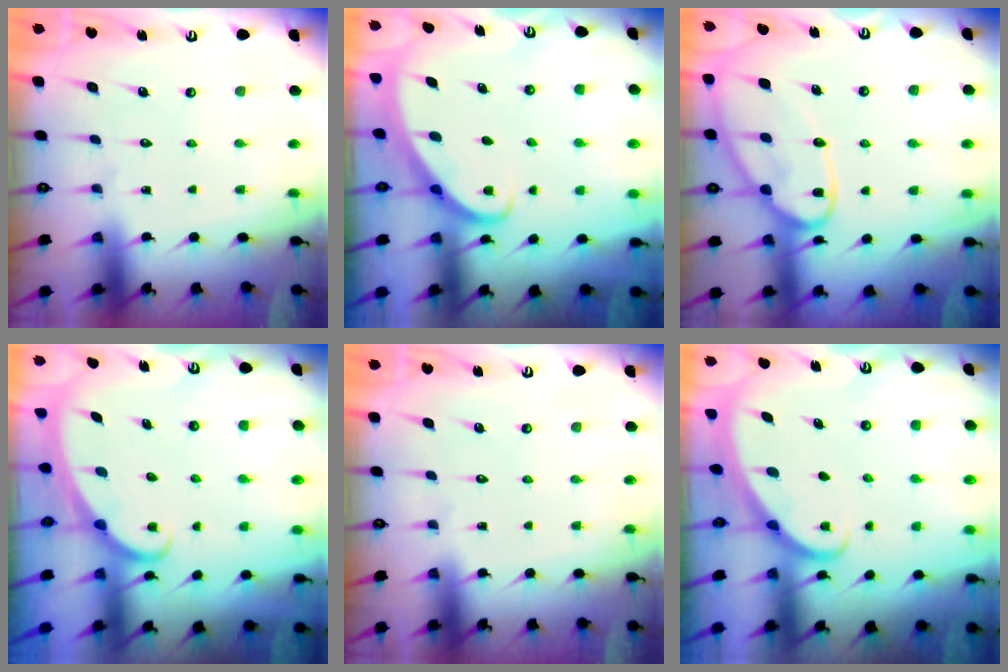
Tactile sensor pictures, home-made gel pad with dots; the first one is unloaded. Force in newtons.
{"total": 2.8, "press": 2.8, "slide": 0.2}
{"total": 14.8, "press": 14.7, "slide": 1.3}
{"total": 2.0, "press": 2.0, "slide": 0.1}
{"total": 0.0}
{"total": 1.5, "press": 1.5, "slide": 0.1}